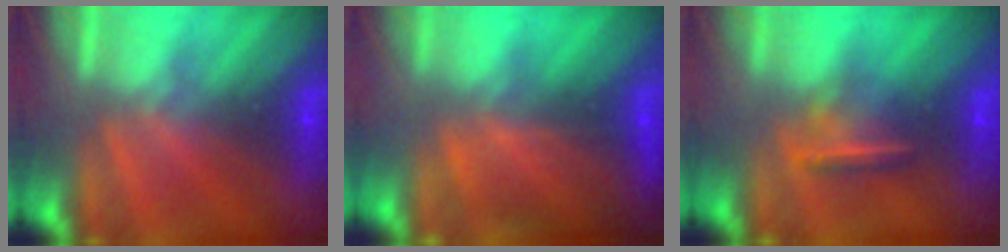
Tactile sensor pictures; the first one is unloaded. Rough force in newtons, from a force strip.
{"total": 8.4}
{"total": 7.8}